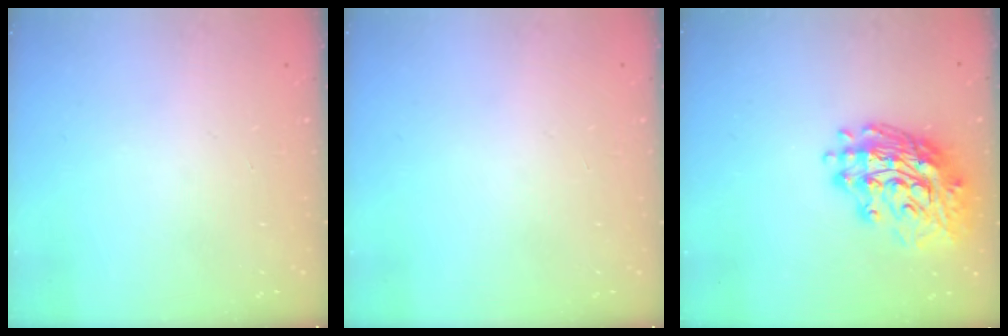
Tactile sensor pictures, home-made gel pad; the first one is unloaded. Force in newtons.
{"total": 0.0}
{"total": 17.0, "press": 16.9, "slide": 2.2}